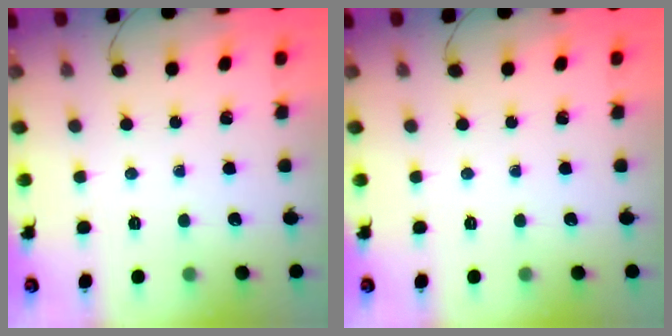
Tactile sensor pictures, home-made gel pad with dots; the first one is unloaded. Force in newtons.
{"total": 0.0}